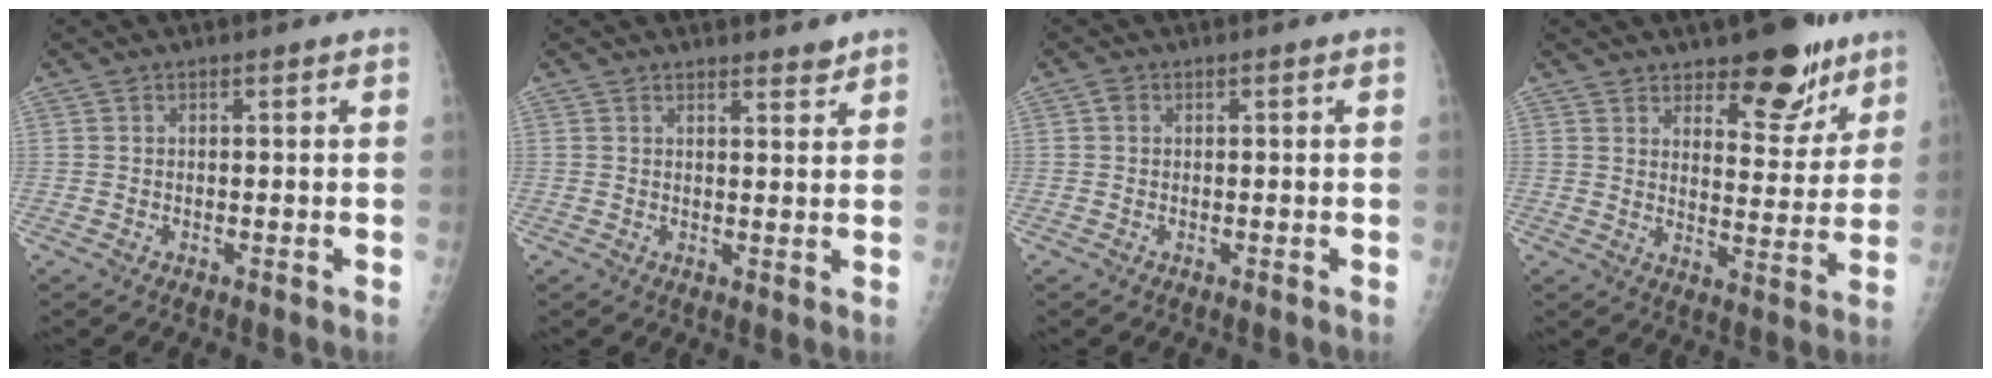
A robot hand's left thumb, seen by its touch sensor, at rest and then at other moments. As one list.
[{"total": 2.4, "force": [2.2, 0.7, 0.7], "torque": [0.003, -0.017, 0.030]}, {"total": 1.0, "force": [0.2, 0.8, 0.5], "torque": [-0.005, 0.002, 0.000]}, {"total": 12.5, "force": [8.6, 5.6, 7.1], "torque": [-0.048, -0.057, 0.127]}]